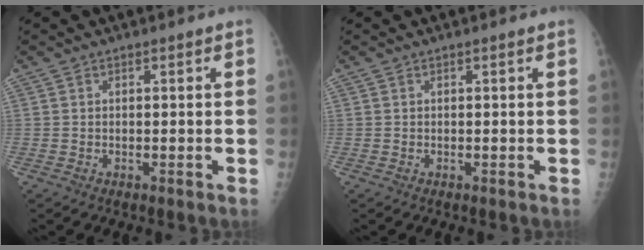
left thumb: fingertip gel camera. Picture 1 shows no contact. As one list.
[{"total": 0.0}]